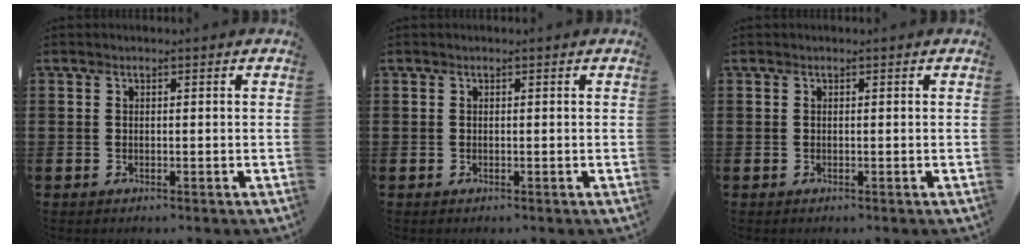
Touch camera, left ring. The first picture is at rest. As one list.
[{"total": 0.0}, {"total": 0.0}]